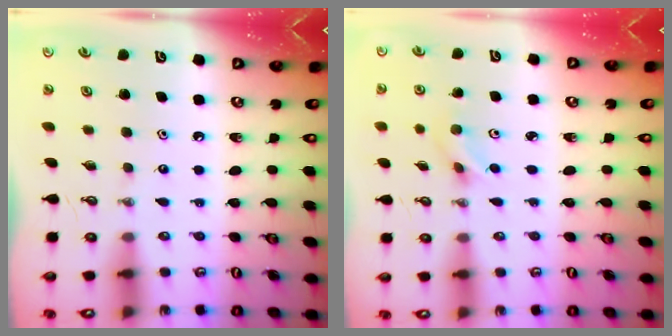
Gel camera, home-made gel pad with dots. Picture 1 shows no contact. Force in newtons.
{"total": 2.2, "press": 2.2, "slide": 0.1}